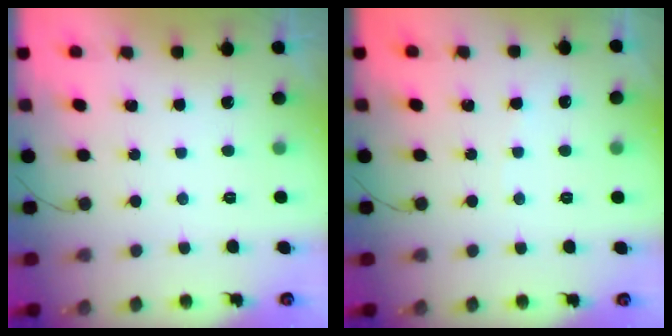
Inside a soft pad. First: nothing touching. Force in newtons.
{"total": 2.7, "press": 2.6, "slide": 0.4}